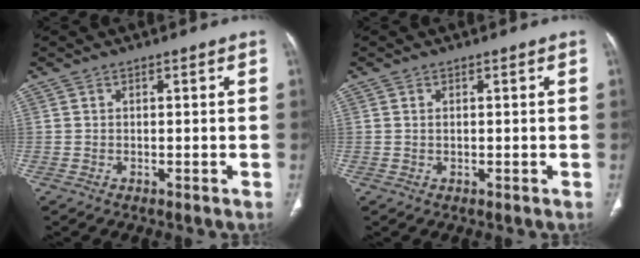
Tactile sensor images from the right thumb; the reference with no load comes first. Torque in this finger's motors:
{"motor_torque": [-0.35, 0.13, 0.10, 0.27, -0.04]}